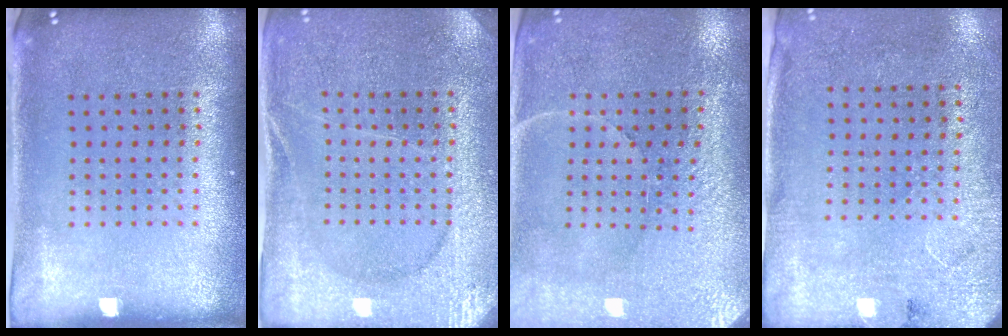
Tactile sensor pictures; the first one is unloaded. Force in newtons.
{"total": 3.0, "press": 2.9, "slide": 0.4}
{"total": 3.3, "press": 3.2, "slide": 0.8}
{"total": 2.6, "press": 2.2, "slide": 1.5}